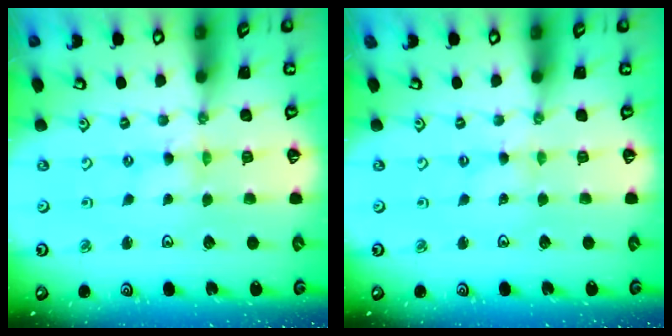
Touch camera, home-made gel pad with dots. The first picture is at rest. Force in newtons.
{"total": 0.7, "press": 0.7, "slide": 0.2}